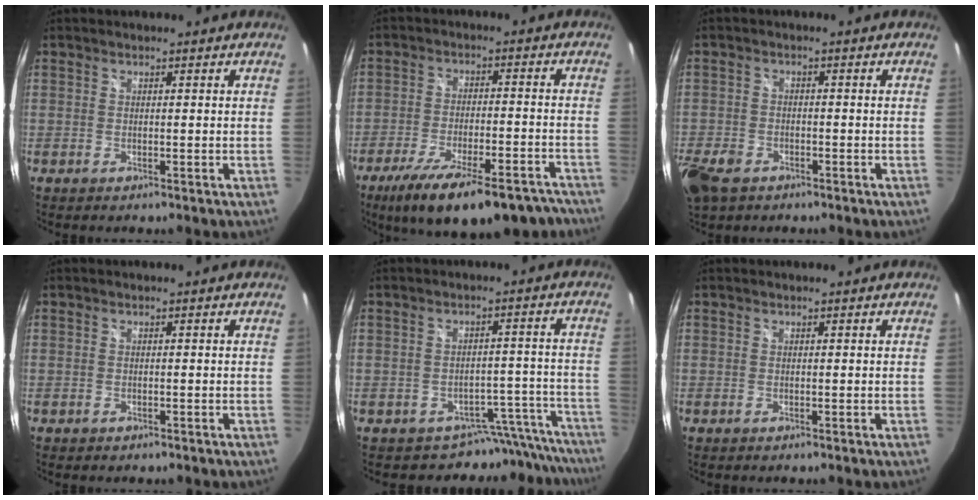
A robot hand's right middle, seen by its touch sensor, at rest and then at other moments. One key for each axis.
{"total": 20.7, "fx": -15.8, "fy": 6.4, "fz": 11.8, "tx": -0.206, "ty": -0.036, "tz": -0.228}
{"total": 9.2, "fx": -5.7, "fy": 5.6, "fz": 4.5, "tx": -0.138, "ty": -0.022, "tz": -0.109}
{"total": 0.6, "fx": -0.4, "fy": 0.5, "fz": 0.1, "tx": -0.004, "ty": -0.003, "tz": -0.006}
{"total": 10.1, "fx": -9.2, "fy": 4.0, "fz": 0.4, "tx": 0.018, "ty": 0.049, "tz": -0.107}
{"total": 0.0}